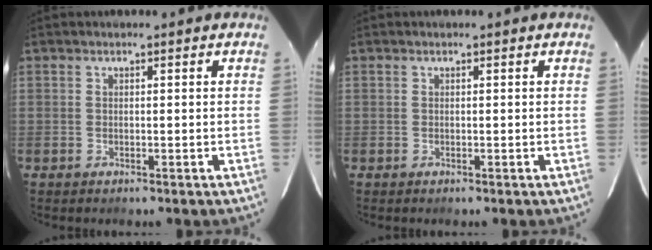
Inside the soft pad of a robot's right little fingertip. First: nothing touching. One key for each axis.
{"total": 0.0}